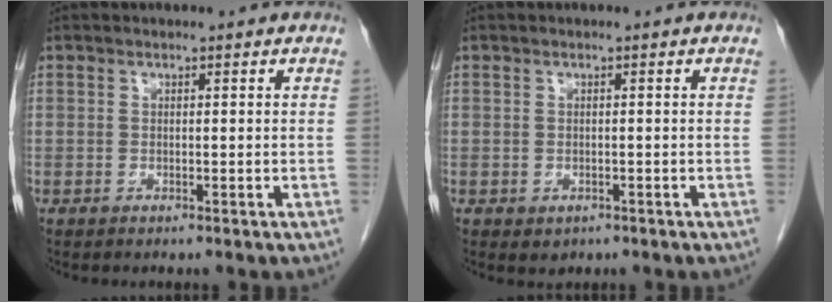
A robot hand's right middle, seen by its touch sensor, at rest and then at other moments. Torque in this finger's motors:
{"motor_torque": [0.33, -0.28, 0.11, 0.02]}